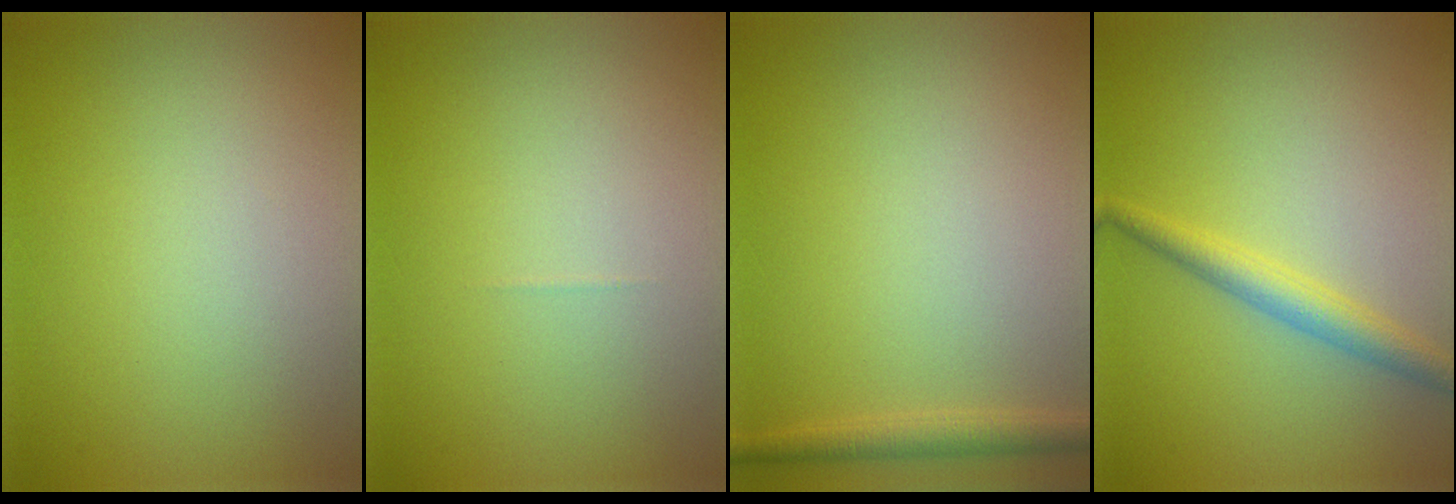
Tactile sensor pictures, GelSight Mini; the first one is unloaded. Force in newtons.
{"total": 0.0}
{"total": 1.7, "press": 1.7, "slide": 0.1}
{"total": 2.6, "press": 2.6, "slide": 0.0}